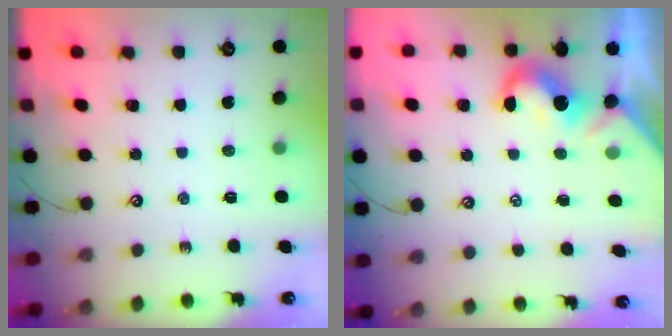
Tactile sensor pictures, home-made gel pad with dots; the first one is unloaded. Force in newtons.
{"total": 1.5, "press": 1.3, "slide": 0.8}